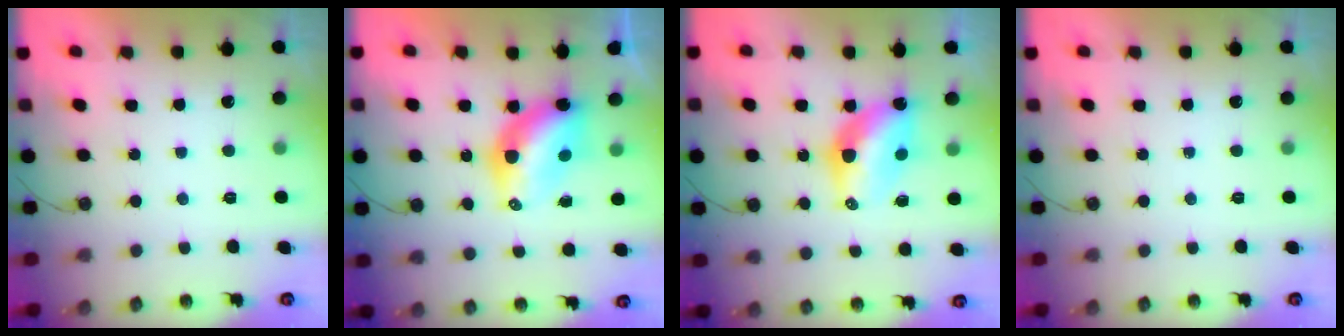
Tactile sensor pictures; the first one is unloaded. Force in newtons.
{"total": 8.5, "press": 8.5, "slide": 0.7}
{"total": 10.1, "press": 10.1, "slide": 1.0}
{"total": 0.0}